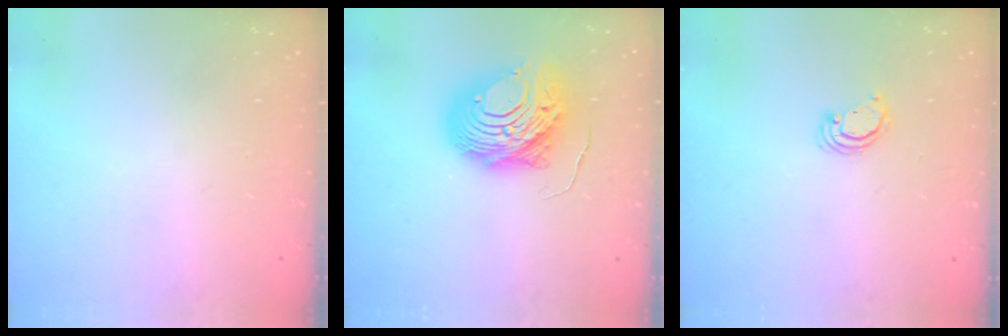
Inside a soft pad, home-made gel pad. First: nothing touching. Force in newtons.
{"total": 12.6, "press": 12.6, "slide": 1.3}
{"total": 2.6, "press": 2.6, "slide": 0.2}